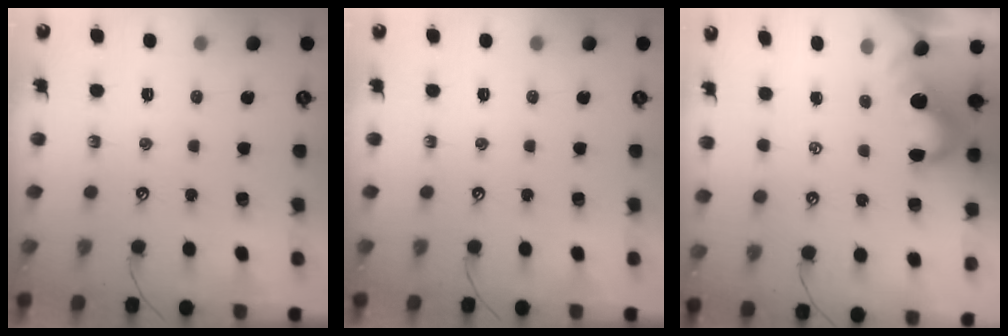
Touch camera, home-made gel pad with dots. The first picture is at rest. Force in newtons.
{"total": 0.0}
{"total": 1.8, "press": 1.7, "slide": 0.6}